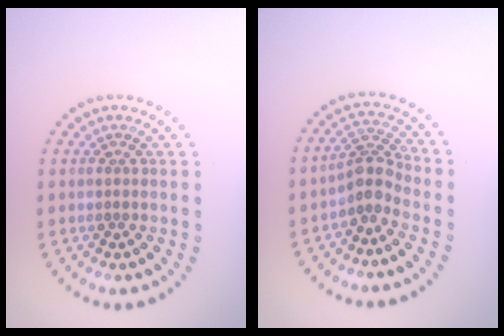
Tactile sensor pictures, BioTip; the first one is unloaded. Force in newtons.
{"total": 2.8, "press": 2.1, "slide": 1.8}